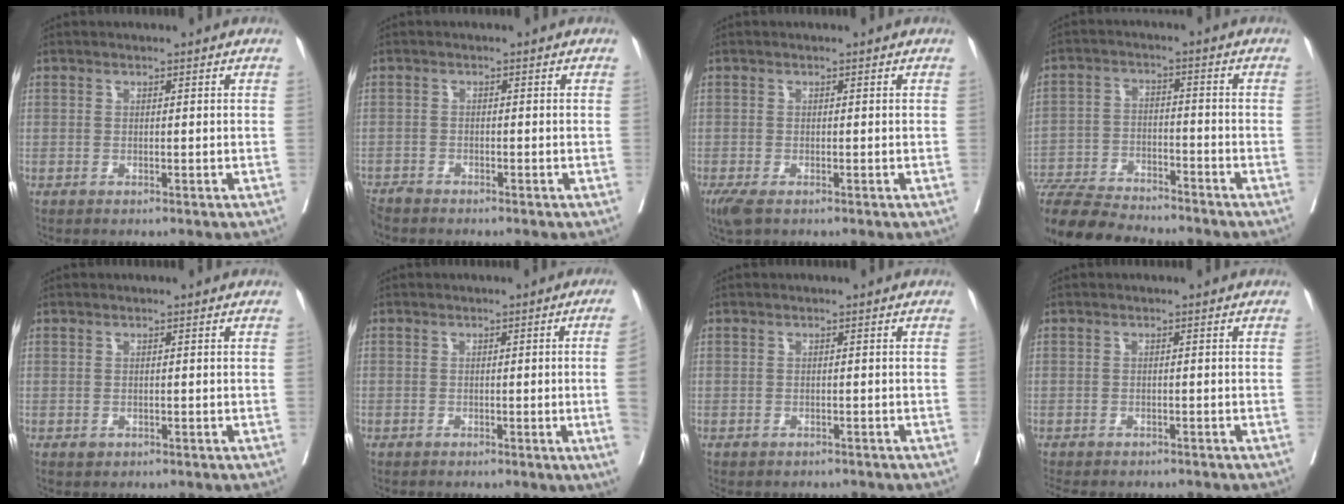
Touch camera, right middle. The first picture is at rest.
{"total": 3.0, "force": [-2.9, 0.4, 0.6], "torque": [-0.009, -0.011, -0.056]}
{"total": 3.1, "force": [-2.0, 1.2, 2.1], "torque": [-0.047, -0.013, -0.034]}
{"total": 13.5, "force": [-12.5, 1.8, 4.8], "torque": [-0.077, -0.009, -0.203]}
{"total": 0.9, "force": [-0.4, 0.7, 0.3], "torque": [-0.004, 0.002, -0.001]}
{"total": 4.1, "force": [-0.7, -1.5, 3.8], "torque": [-0.041, -0.008, -0.011]}
{"total": 2.7, "force": [-2.4, 1.2, 0.3], "torque": [-0.009, 0.000, -0.034]}
{"total": 7.4, "force": [-6.4, 2.7, 2.3], "torque": [-0.040, -0.007, -0.084]}